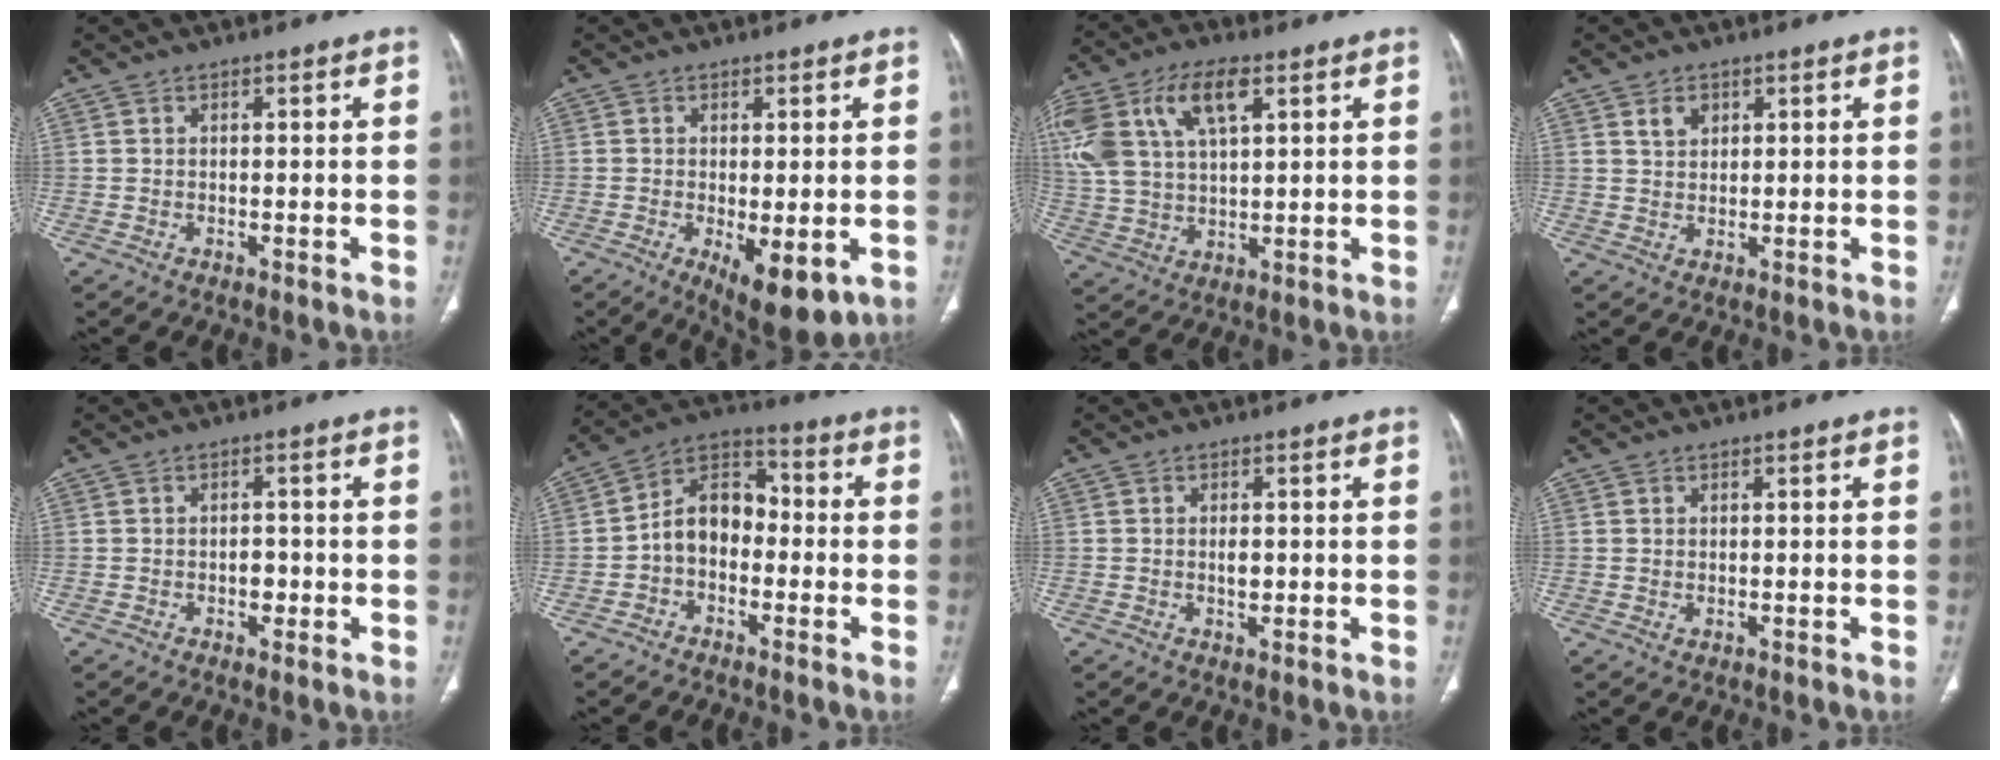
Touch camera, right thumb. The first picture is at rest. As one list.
[{"total": 9.6, "force": [-2.8, 3.9, 8.2], "torque": [-0.114, -0.018, -0.031]}, {"total": 18.5, "force": [7.4, 9.8, 13.8], "torque": [-0.308, 0.016, 0.141]}, {"total": 2.8, "force": [1.5, 2.0, 1.4], "torque": [-0.013, -0.007, 0.031]}, {"total": 2.4, "force": [-0.7, 1.6, 1.6], "torque": [-0.011, 0.007, -0.008]}, {"total": 9.8, "force": [-1.8, 7.0, 6.6], "torque": [-0.086, 0.040, -0.048]}, {"total": 2.1, "force": [-0.1, 1.1, 1.7], "torque": [-0.028, 0.001, 0.000]}, {"total": 0.5, "force": [0.0, 0.4, 0.4], "torque": [-0.011, 0.000, 0.004]}]